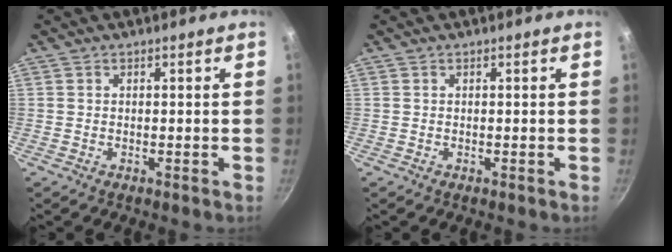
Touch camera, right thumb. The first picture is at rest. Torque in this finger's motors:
{"motor_torque": [0.00, 0.00, 0.00, 0.00, 0.00]}